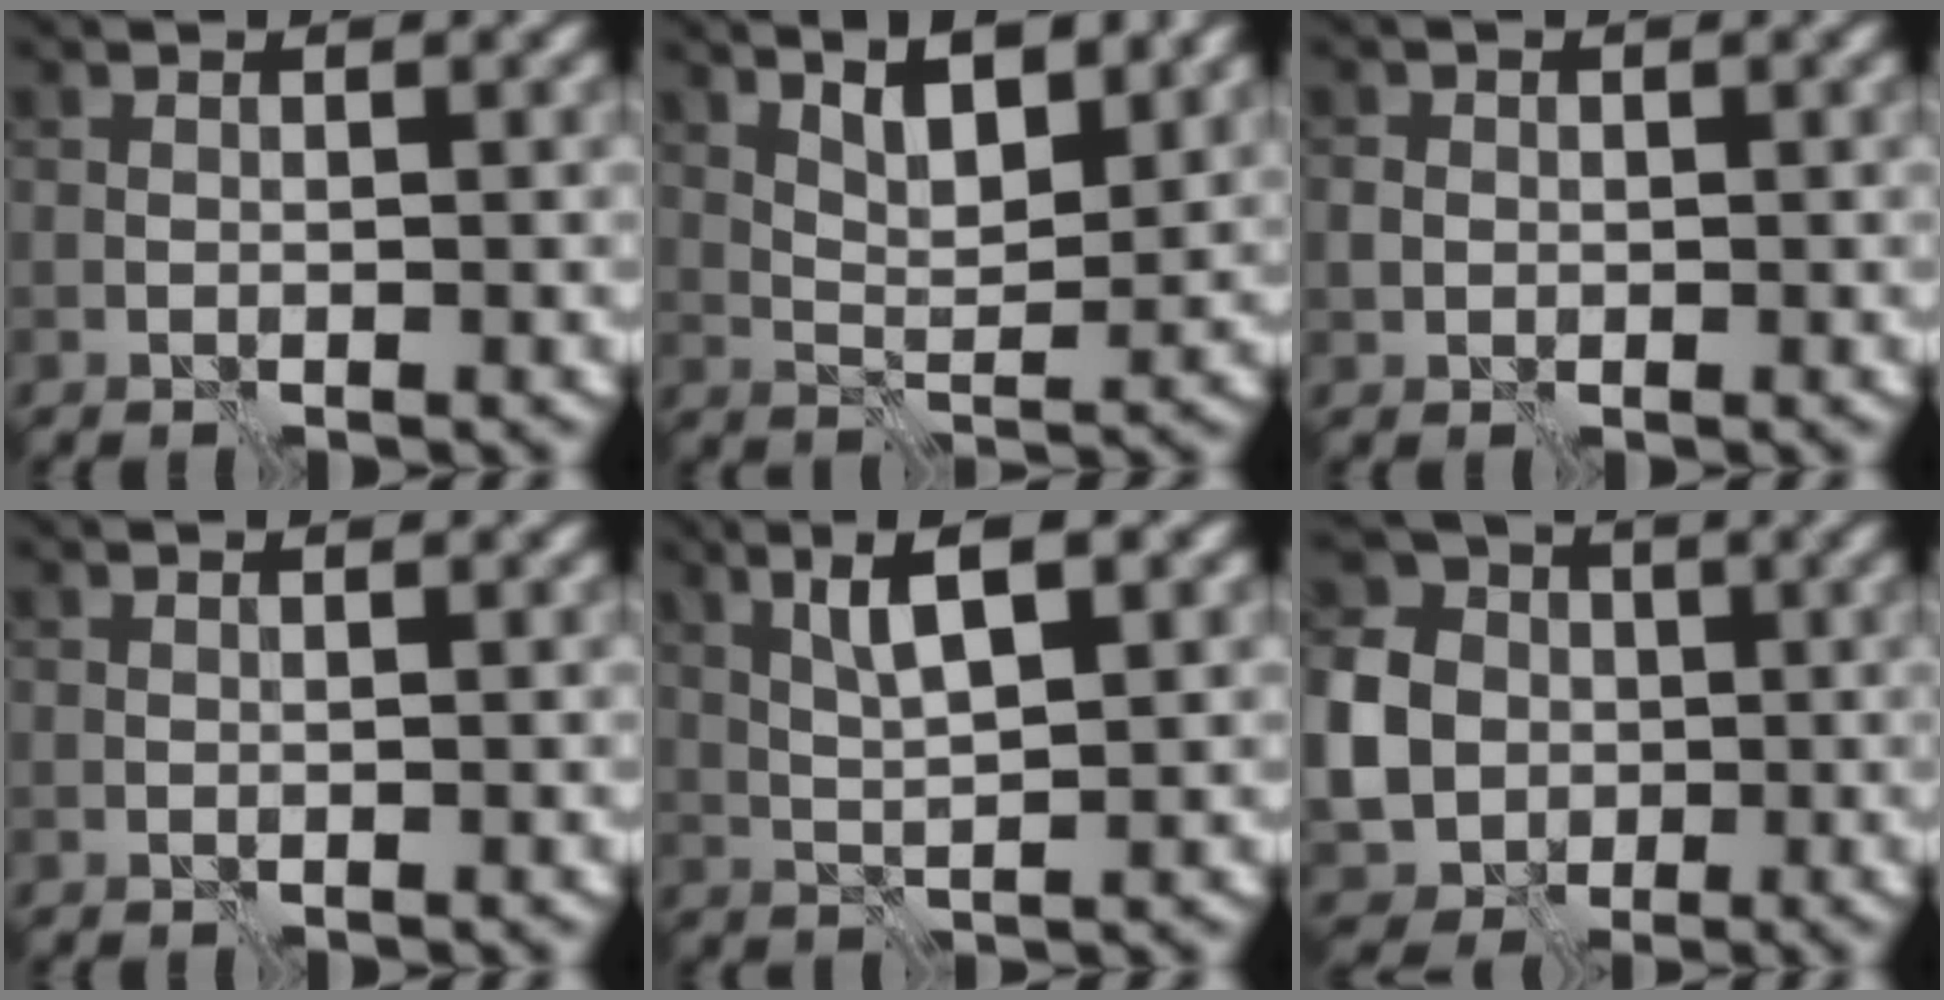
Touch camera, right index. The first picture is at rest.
{"total": 4.9, "force": [3.2, 1.5, 3.4], "torque": [-0.056, 0.002, 0.057]}
{"total": 1.3, "force": [-0.1, 1.3, 0.3], "torque": [-0.003, -0.002, -0.004]}
{"total": 0.0}
{"total": 4.7, "force": [2.0, 1.0, 4.1], "torque": [-0.084, 0.005, 0.040]}
{"total": 10.3, "force": [-1.0, 9.2, 4.5], "torque": [-0.112, -0.020, -0.032]}